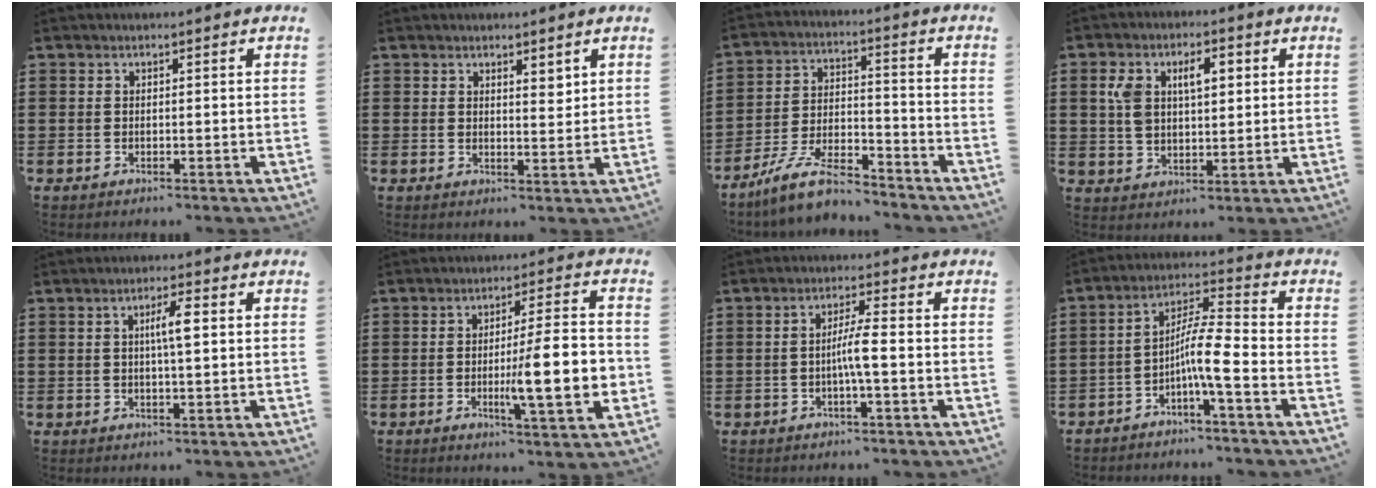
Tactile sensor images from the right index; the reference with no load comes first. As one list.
[{"total": 2.2, "force": [1.8, 0.9, 1.0], "torque": [-0.015, 0.002, 0.031]}, {"total": 12.5, "force": [-10.4, 3.1, 6.3], "torque": [-0.125, 0.026, -0.200]}, {"total": 6.8, "force": [2.0, 3.9, 5.2], "torque": [-0.098, 0.010, 0.029]}, {"total": 3.8, "force": [0.7, 0.7, 3.7], "torque": [-0.066, 0.001, 0.006]}, {"total": 12.4, "force": [-1.8, 2.2, 12.0], "torque": [-0.182, -0.012, -0.035]}, {"total": 4.0, "force": [-0.9, 0.0, 3.9], "torque": [-0.078, -0.006, -0.021]}, {"total": 7.4, "force": [-2.8, 0.7, 6.8], "torque": [-0.127, 0.000, -0.055]}]